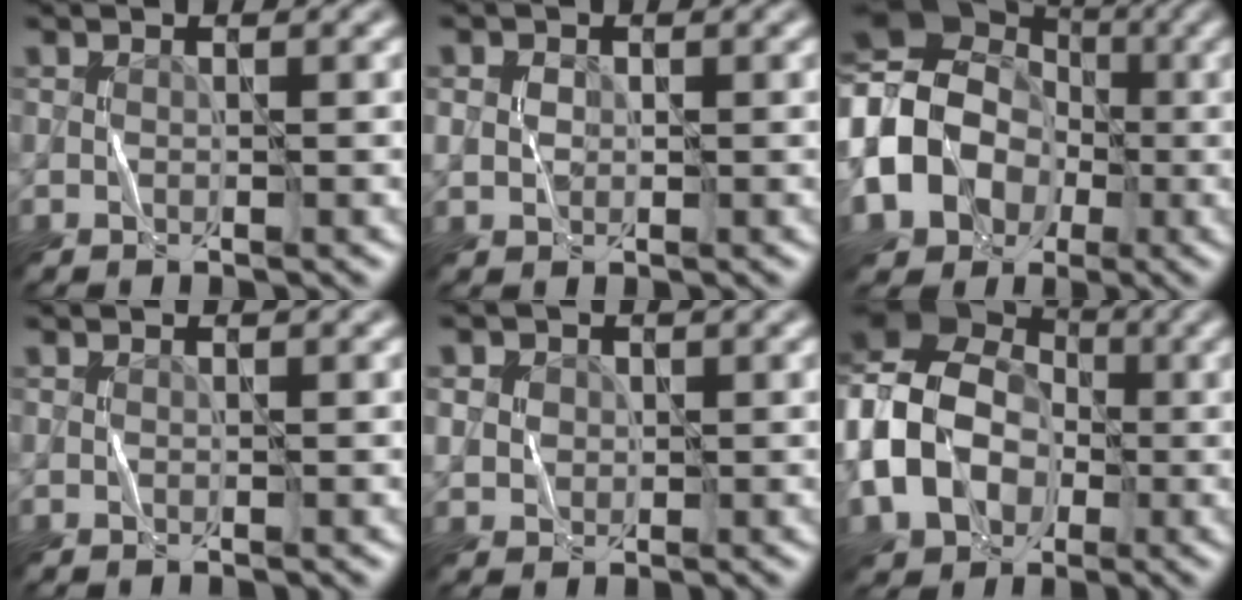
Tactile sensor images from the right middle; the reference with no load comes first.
{"total": 2.8, "force": [0.9, 2.2, 1.4], "torque": [-0.029, 0.018, 0.000]}
{"total": 12.4, "force": [-2.3, 10.6, 6.0], "torque": [-0.130, -0.013, -0.071]}
{"total": 0.0}
{"total": 4.0, "force": [1.6, 3.3, 1.7], "torque": [-0.050, 0.019, 0.021]}
{"total": 11.6, "force": [-2.0, 9.0, 7.0], "torque": [-0.153, -0.007, -0.055]}